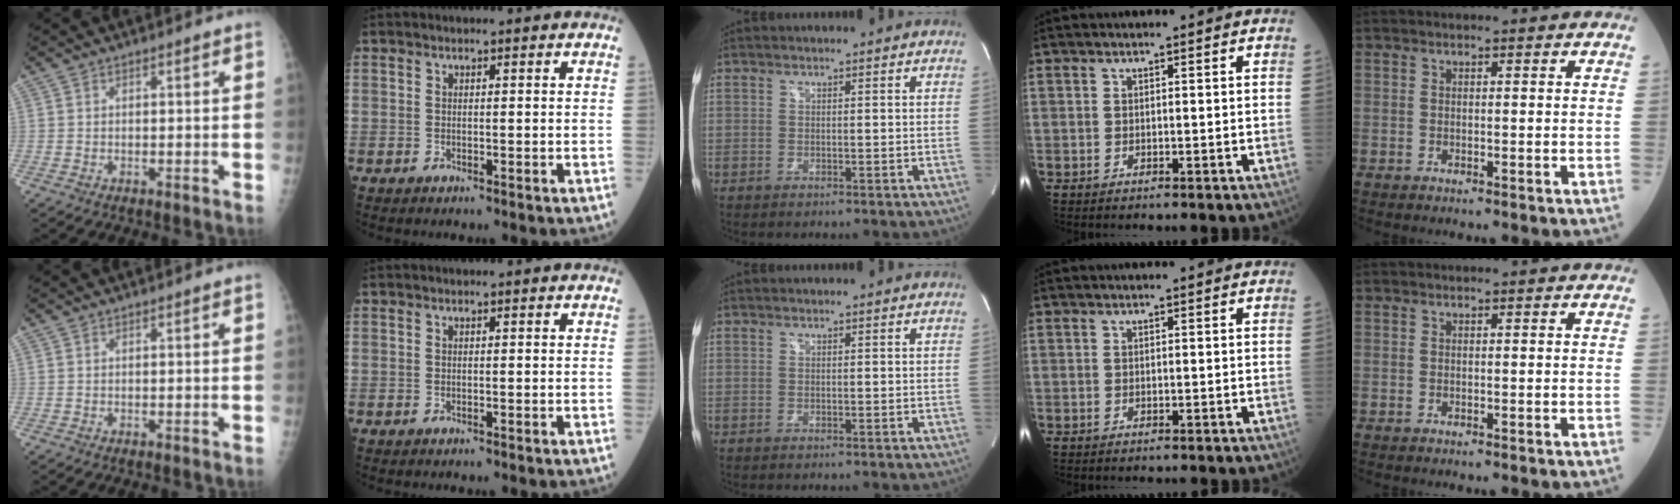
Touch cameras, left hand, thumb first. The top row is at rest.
{}